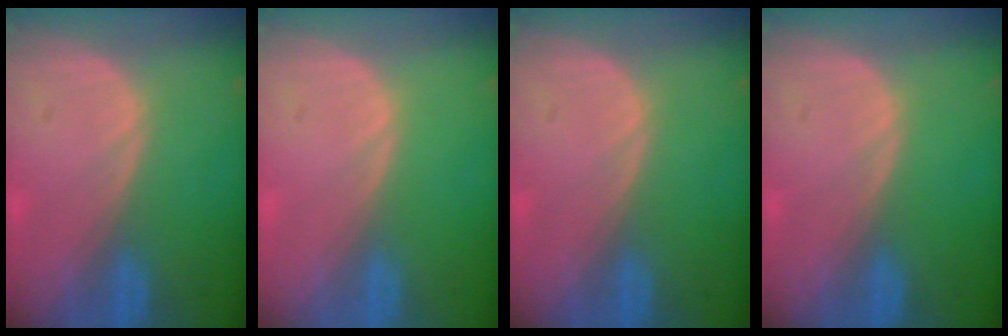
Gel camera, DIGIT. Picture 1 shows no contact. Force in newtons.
{"total": 0.0}
{"total": 0.0}
{"total": 0.0}